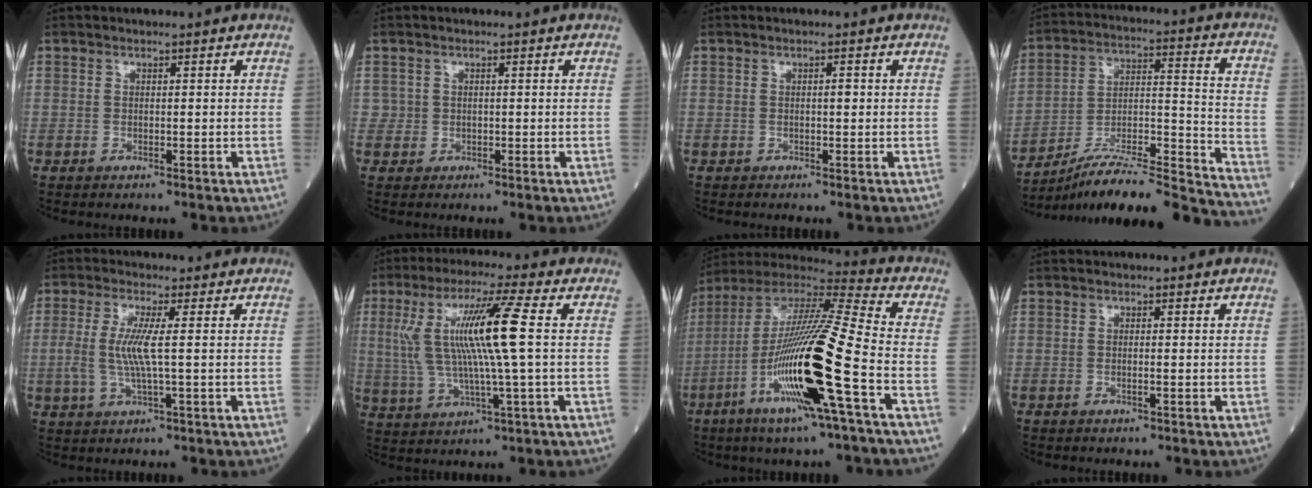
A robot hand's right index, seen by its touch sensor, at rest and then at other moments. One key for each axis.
{"total": 1.1, "fx": 0.2, "fy": 1.1, "fz": 0.0, "tx": 0.011, "ty": 0.003, "tz": 0.000}
{"total": 0.8, "fx": 0.1, "fy": 0.2, "fz": 0.8, "tx": -0.011, "ty": 0.001, "tz": 0.000}
{"total": 24.9, "fx": -22.9, "fy": -0.2, "fz": 9.8, "tx": -0.108, "ty": 0.004, "tz": -0.352}
{"total": 5.8, "fx": 0.2, "fy": 0.4, "fz": 5.8, "tx": -0.133, "ty": -0.002, "tz": 0.002}
{"total": 12.9, "fx": 1.9, "fy": -0.1, "fz": 12.8, "tx": -0.265, "ty": 0.011, "tz": 0.033}
{"total": 22.5, "fx": -7.1, "fy": 0.5, "fz": 21.4, "tx": -0.432, "ty": -0.030, "tz": -0.139}
{"total": 0.8, "fx": -0.3, "fy": -0.1, "fz": 0.7, "tx": -0.015, "ty": -0.001, "tz": -0.005}